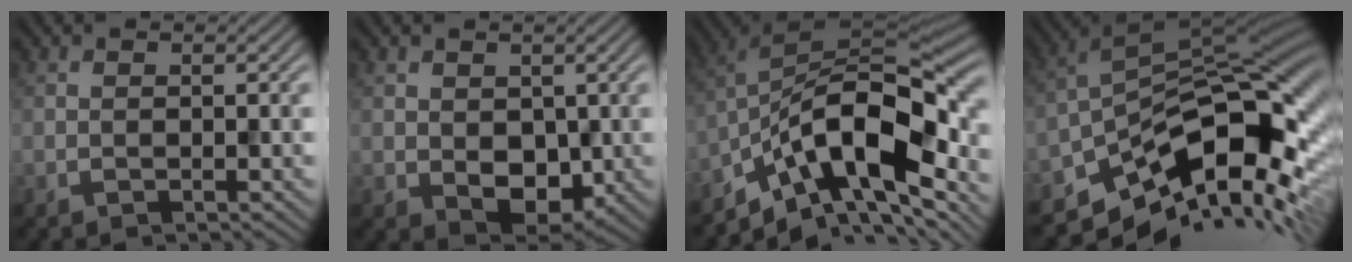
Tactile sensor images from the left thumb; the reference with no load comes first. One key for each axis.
{"total": 4.2, "fx": 0.1, "fy": 3.4, "fz": 2.5, "tx": -0.056, "ty": -0.013, "tz": 0.008}
{"total": 14.6, "fx": -6.7, "fy": 6.9, "fz": 11.0, "tx": -0.187, "ty": 0.005, "tz": -0.128}
{"total": 13.6, "fx": -7.0, "fy": 6.8, "fz": 9.5, "tx": -0.167, "ty": -0.008, "tz": -0.122}